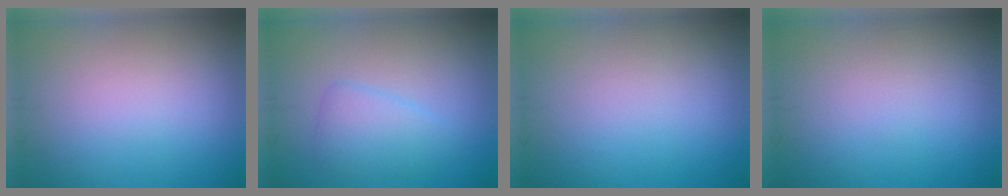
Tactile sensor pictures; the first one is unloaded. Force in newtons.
{"total": 2.6, "press": 2.6, "slide": 0.1}
{"total": 0.0}
{"total": 0.0}